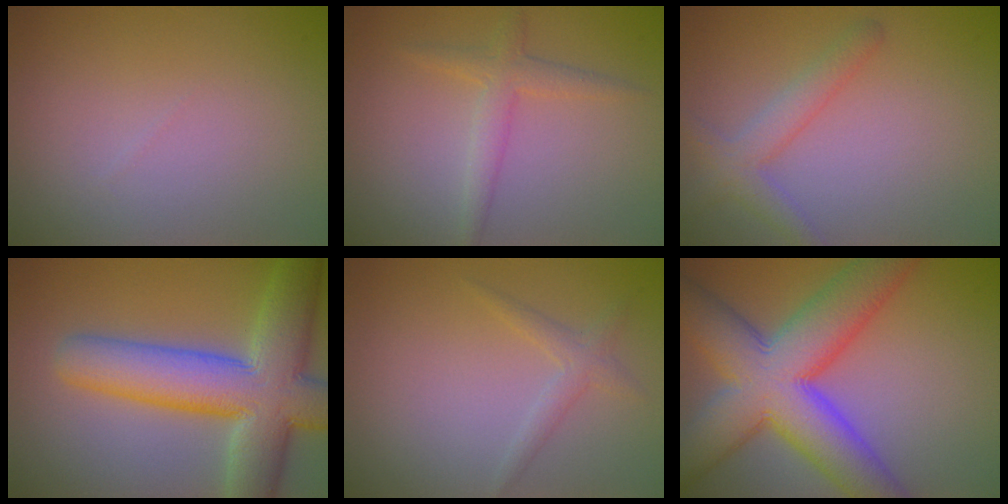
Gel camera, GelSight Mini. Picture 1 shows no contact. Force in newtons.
{"total": 2.2, "press": 2.2, "slide": 0.1}
{"total": 2.7, "press": 2.7, "slide": 0.2}
{"total": 10.7, "press": 10.7, "slide": 0.5}
{"total": 1.5, "press": 1.5, "slide": 0.1}
{"total": 11.9, "press": 11.9, "slide": 0.6}